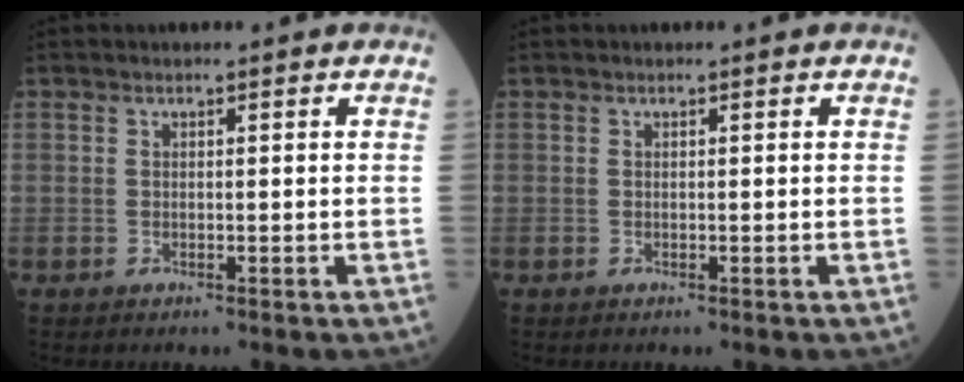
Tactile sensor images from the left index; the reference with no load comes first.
{"total": 0.0}